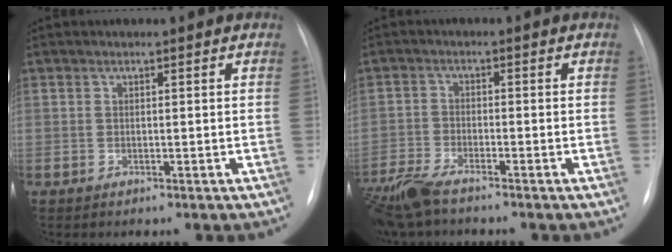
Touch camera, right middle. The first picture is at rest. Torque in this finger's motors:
{"motor_torque": [0.93, -0.87, 0.21, 0.07]}